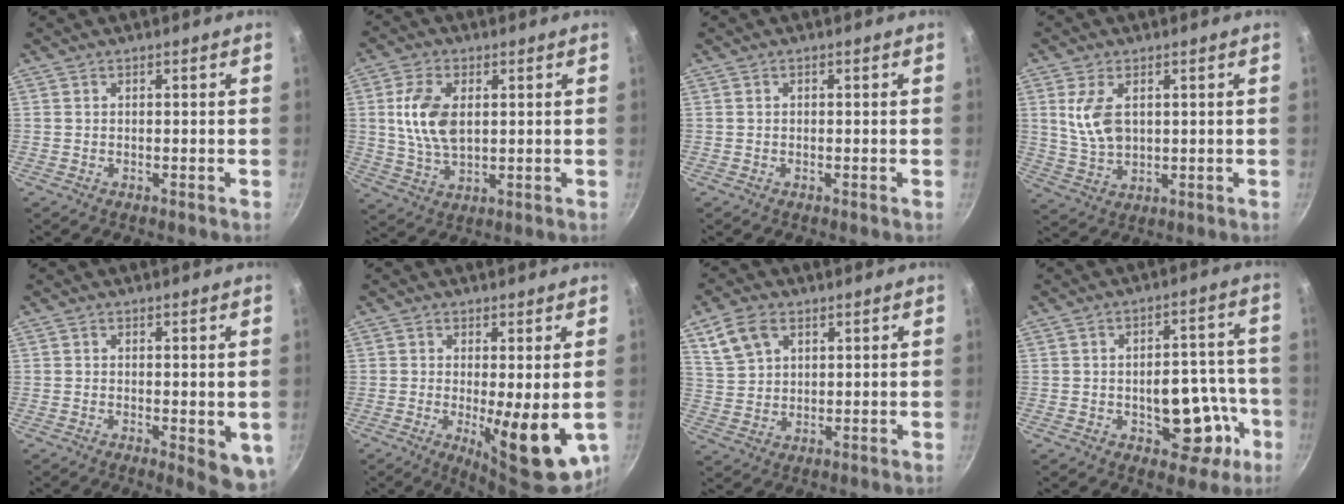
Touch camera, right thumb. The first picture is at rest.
{"total": 10.0, "force": [1.7, 5.9, 7.9], "torque": [-0.146, -0.005, 0.034]}
{"total": 0.0}
{"total": 8.0, "force": [1.9, 4.8, 6.1], "torque": [-0.112, -0.015, 0.043]}
{"total": 6.4, "force": [-0.8, 2.6, 5.8], "torque": [-0.060, -0.006, -0.006]}
{"total": 12.3, "force": [-1.9, 3.5, 11.6], "torque": [-0.144, -0.015, -0.014]}
{"total": 8.0, "force": [4.0, 5.1, 4.6], "torque": [-0.080, -0.003, 0.082]}
{"total": 12.9, "force": [-4.3, 7.7, 9.4], "torque": [-0.067, 0.037, -0.052]}